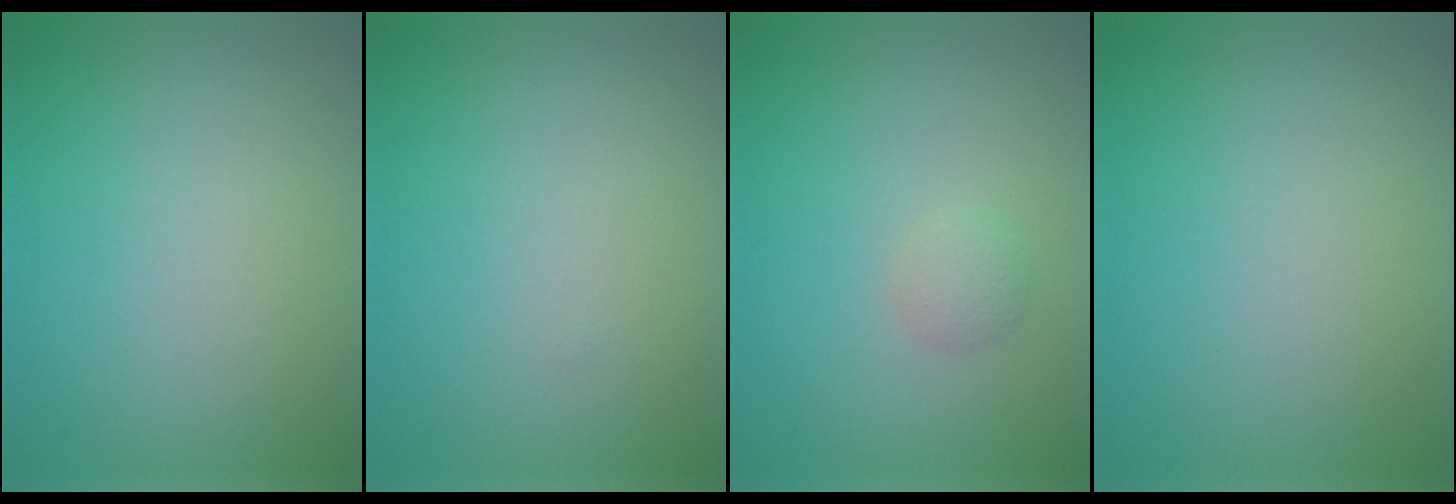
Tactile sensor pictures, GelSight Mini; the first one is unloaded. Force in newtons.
{"total": 0.0}
{"total": 1.2, "press": 1.2, "slide": 0.1}
{"total": 0.0}